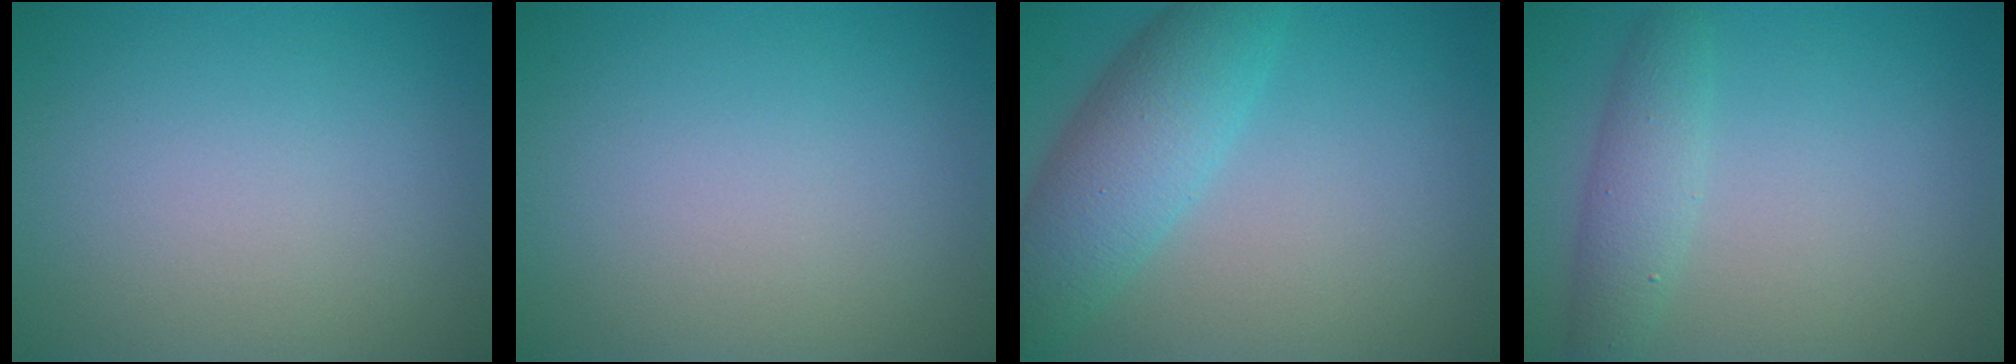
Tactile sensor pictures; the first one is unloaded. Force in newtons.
{"total": 0.0}
{"total": 5.7, "press": 5.7, "slide": 0.2}
{"total": 2.7, "press": 2.7, "slide": 0.1}